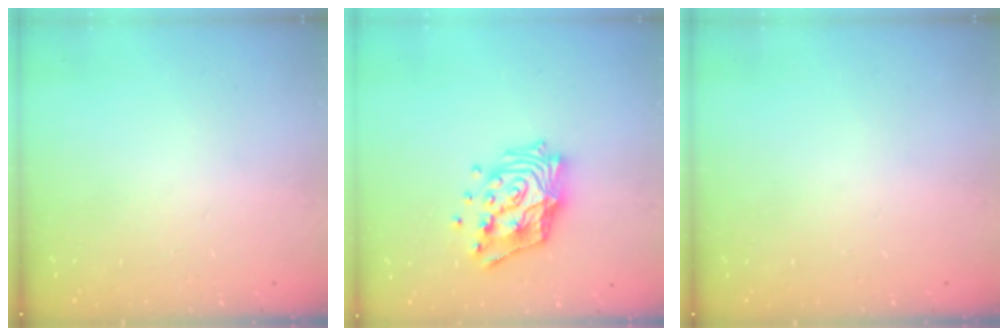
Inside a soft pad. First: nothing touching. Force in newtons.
{"total": 16.3, "press": 16.3, "slide": 1.3}
{"total": 0.0}